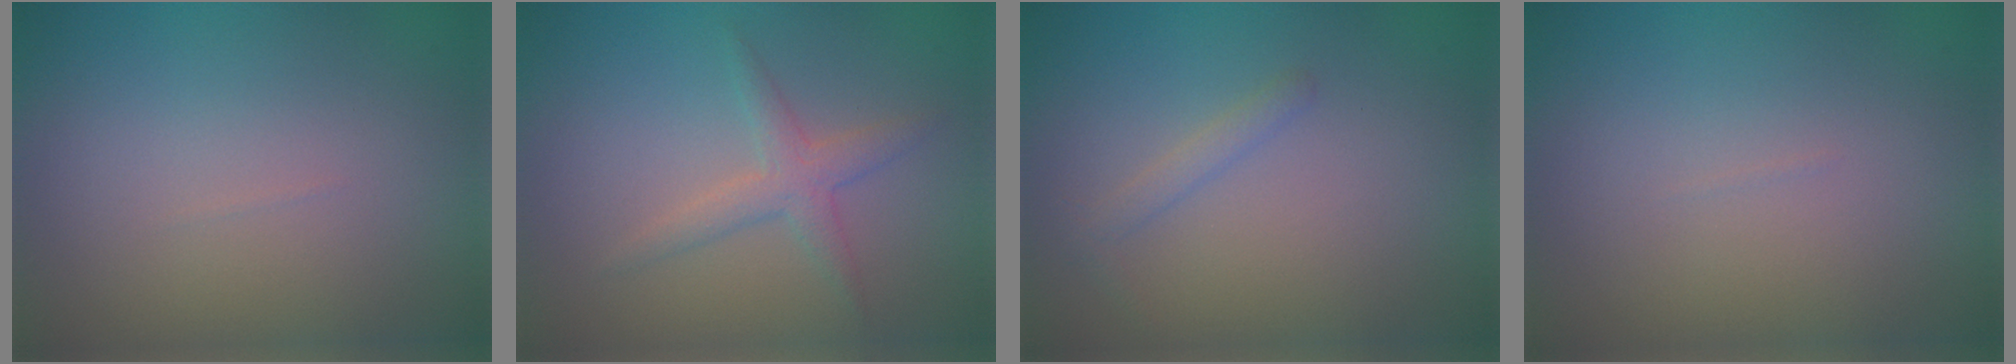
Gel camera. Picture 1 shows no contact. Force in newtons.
{"total": 2.2, "press": 2.2, "slide": 0.1}
{"total": 1.1, "press": 1.1, "slide": 0.0}
{"total": 0.0}